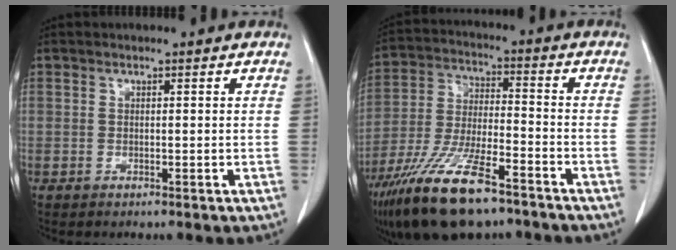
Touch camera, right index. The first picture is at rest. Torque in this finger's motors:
{"motor_torque": [1.17, -0.96, 0.42, 0.21]}